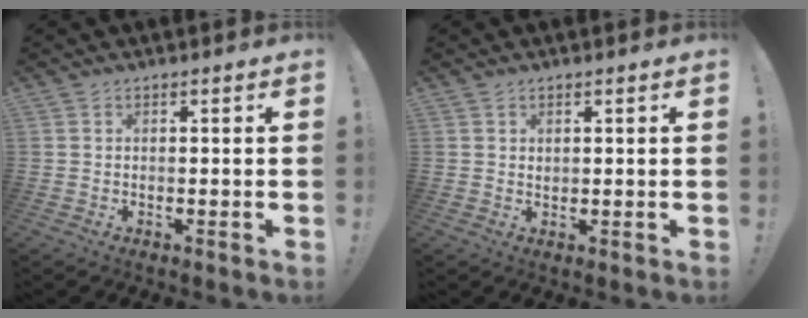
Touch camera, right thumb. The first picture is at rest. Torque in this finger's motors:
{"motor_torque": [-0.05, -0.09, 0.12, -0.10, 0.00]}